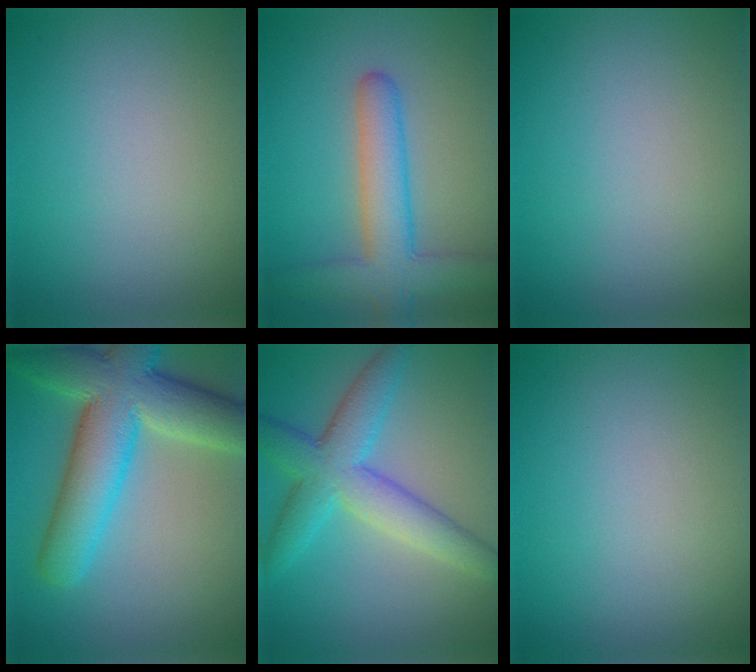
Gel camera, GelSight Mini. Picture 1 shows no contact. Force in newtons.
{"total": 5.8, "press": 5.8, "slide": 0.3}
{"total": 0.0}
{"total": 10.6, "press": 10.6, "slide": 0.7}
{"total": 6.4, "press": 6.4, "slide": 0.1}
{"total": 0.0}